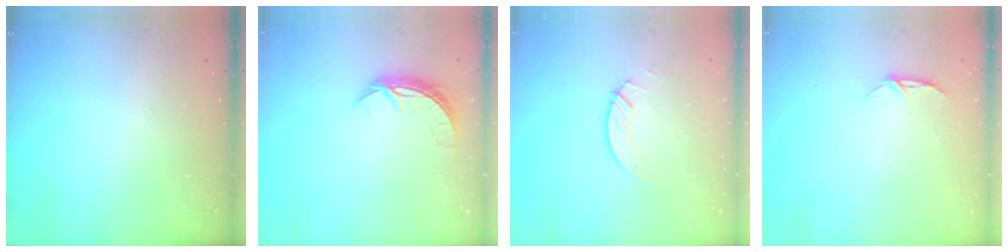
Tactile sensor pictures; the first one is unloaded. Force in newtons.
{"total": 6.2, "press": 6.2, "slide": 0.5}
{"total": 2.9, "press": 2.9, "slide": 0.3}
{"total": 4.6, "press": 4.5, "slide": 0.5}